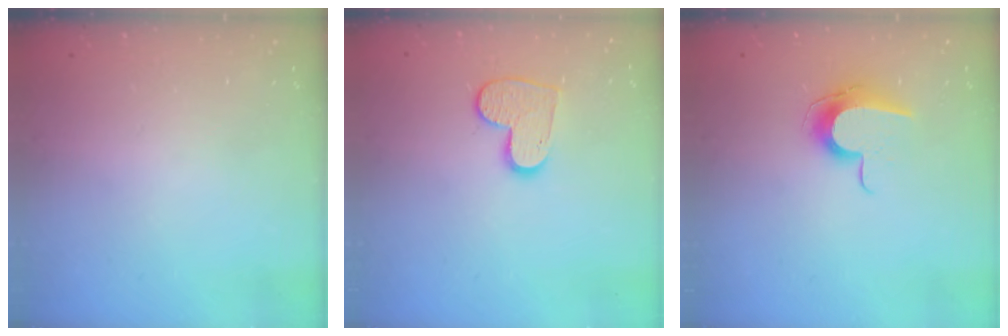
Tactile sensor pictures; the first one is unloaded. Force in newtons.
{"total": 10.0, "press": 10.0, "slide": 0.9}
{"total": 10.1, "press": 10.1, "slide": 0.6}